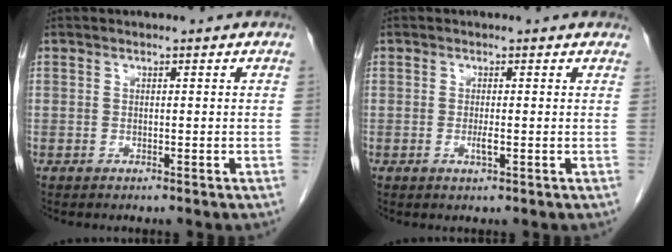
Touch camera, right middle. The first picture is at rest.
{"total": 2.9, "force": [-0.2, 0.1, 2.9], "torque": [-0.056, -0.004, -0.003]}